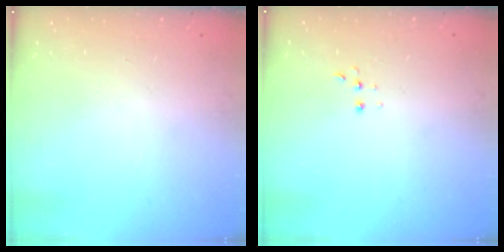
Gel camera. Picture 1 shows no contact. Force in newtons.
{"total": 2.2, "press": 2.2, "slide": 0.5}